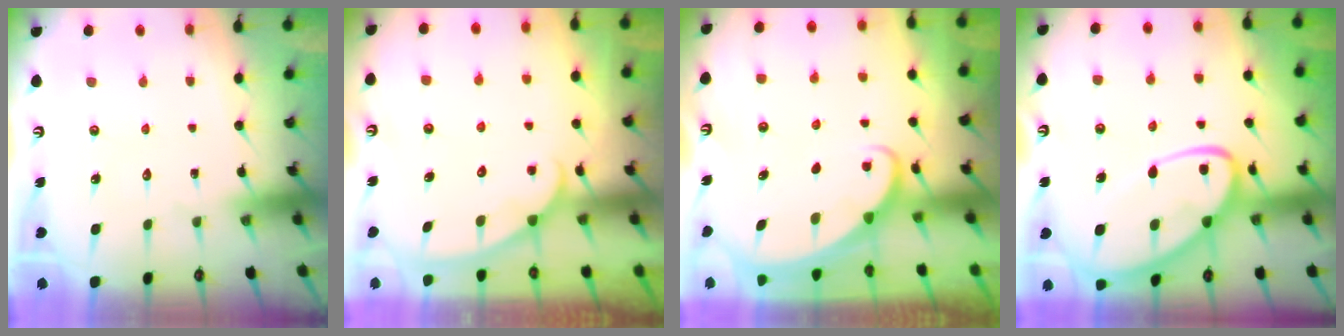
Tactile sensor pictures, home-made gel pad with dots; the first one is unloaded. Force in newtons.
{"total": 1.9, "press": 1.9, "slide": 0.2}
{"total": 1.6, "press": 1.6, "slide": 0.1}
{"total": 12.6, "press": 12.6, "slide": 1.2}